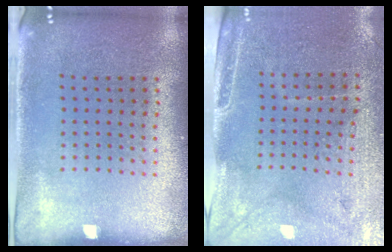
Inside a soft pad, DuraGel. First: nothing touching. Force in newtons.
{"total": 3.1, "press": 2.8, "slide": 1.4}